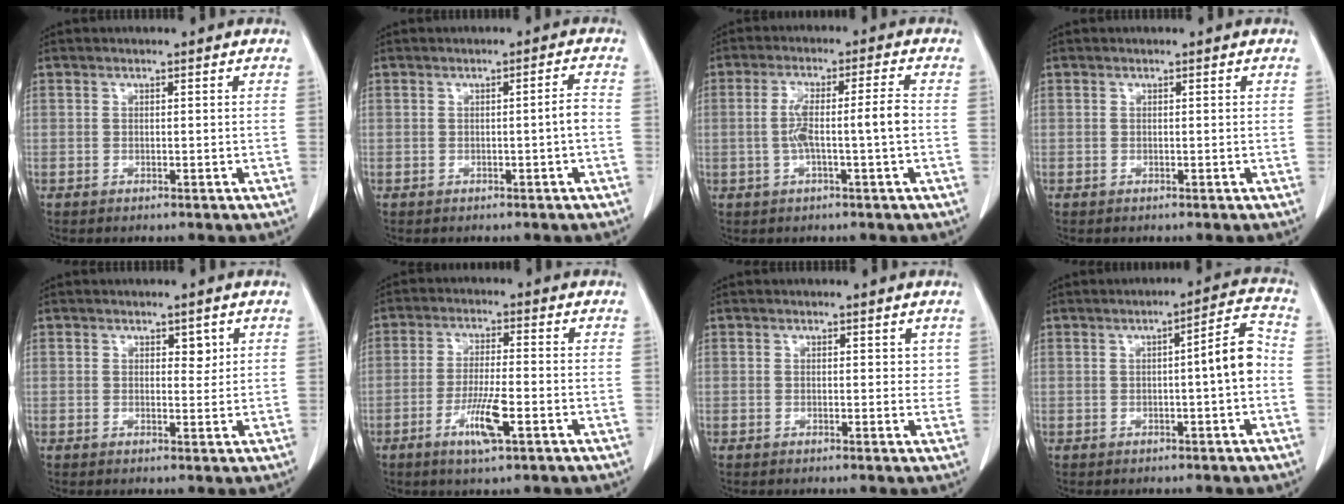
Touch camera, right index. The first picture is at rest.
{"total": 1.9, "force": [-0.6, -0.3, 1.7], "torque": [-0.023, 0.001, -0.009]}
{"total": 6.5, "force": [-0.8, 0.1, 6.4], "torque": [-0.123, 0.018, -0.011]}
{"total": 0.0}
{"total": 1.8, "force": [0.9, 1.0, 1.1], "torque": [-0.010, -0.004, 0.013]}
{"total": 6.8, "force": [-3.0, 0.6, 6.1], "torque": [-0.117, -0.010, -0.053]}
{"total": 1.8, "force": [0.8, 1.3, 0.9], "torque": [0.000, -0.001, 0.009]}
{"total": 5.9, "force": [-0.6, 0.2, 5.9], "torque": [-0.079, 0.014, -0.011]}